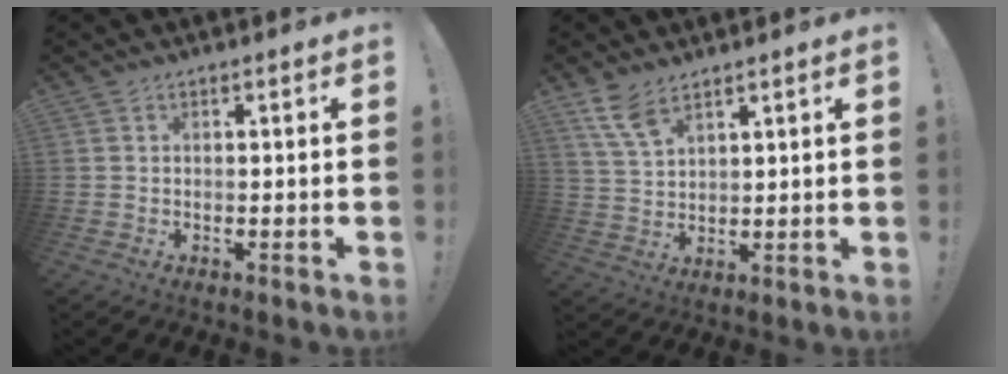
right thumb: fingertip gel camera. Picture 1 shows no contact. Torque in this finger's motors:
{"motor_torque": [0.01, 0.03, 0.04, 0.38, 0.01]}